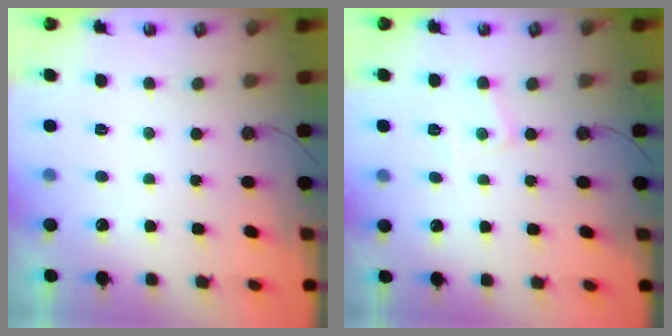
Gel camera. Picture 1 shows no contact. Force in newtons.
{"total": 6.8, "press": 6.7, "slide": 0.7}